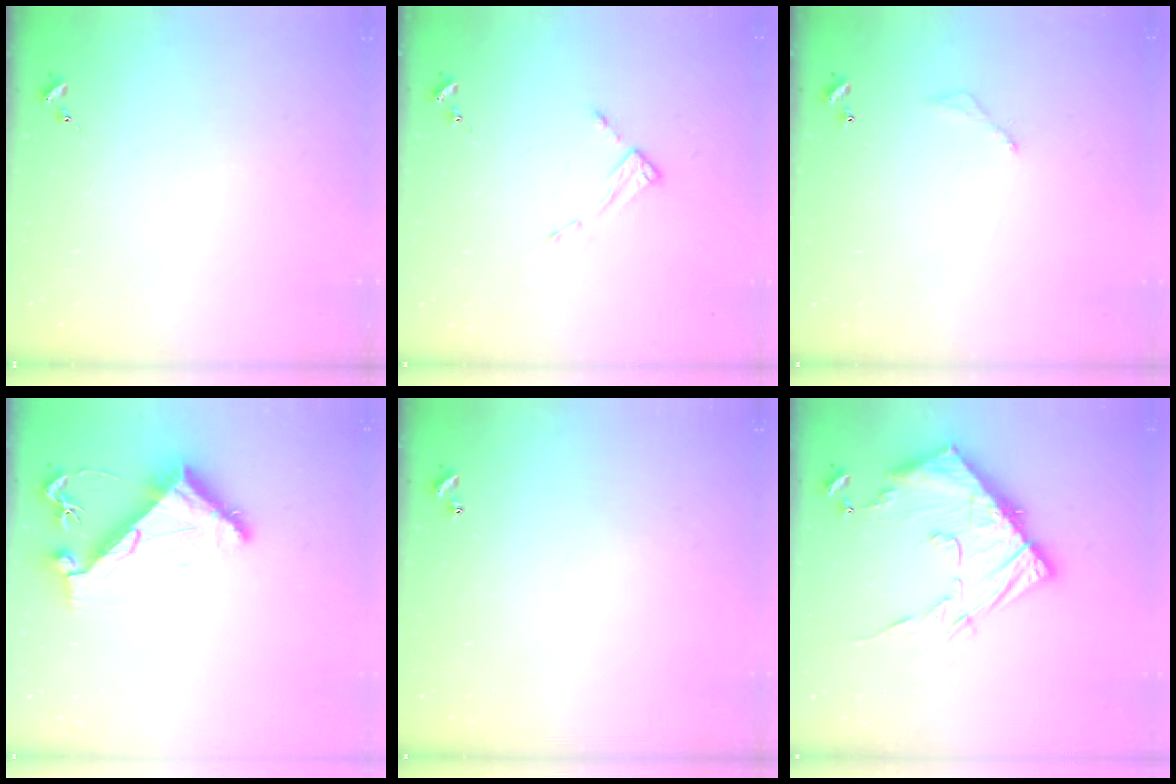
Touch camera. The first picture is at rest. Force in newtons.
{"total": 2.6, "press": 2.6, "slide": 0.3}
{"total": 3.8, "press": 3.8, "slide": 0.2}
{"total": 7.1, "press": 7.1, "slide": 1.1}
{"total": 0.9, "press": 0.9, "slide": 0.2}
{"total": 17.0, "press": 16.9, "slide": 1.5}